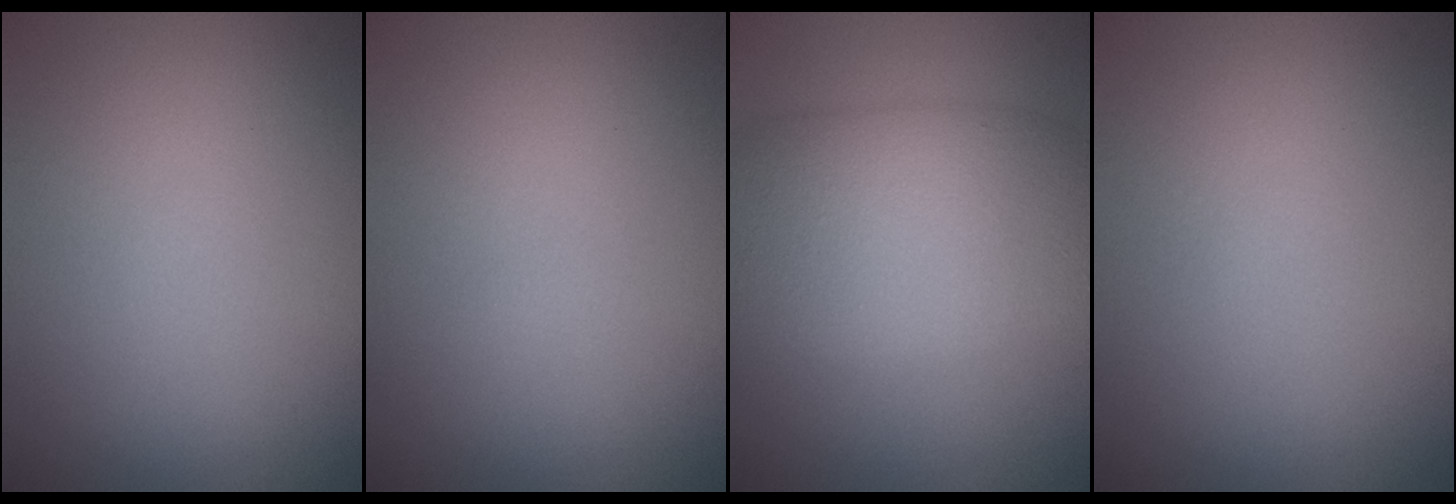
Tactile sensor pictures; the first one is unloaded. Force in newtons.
{"total": 0.0}
{"total": 8.6, "press": 8.6, "slide": 0.5}
{"total": 0.0}